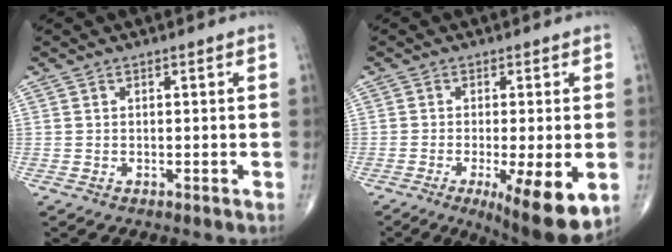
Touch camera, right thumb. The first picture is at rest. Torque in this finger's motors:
{"motor_torque": [0.53, 1.13, -0.13, -0.25, 0.09]}